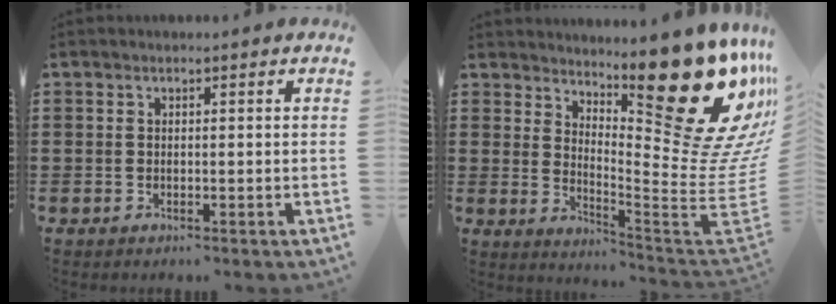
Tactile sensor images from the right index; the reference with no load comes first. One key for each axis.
{"total": 22.6, "fx": 12.9, "fy": 7.1, "fz": 17.1, "tx": -0.237, "ty": -0.096, "tz": 0.217}